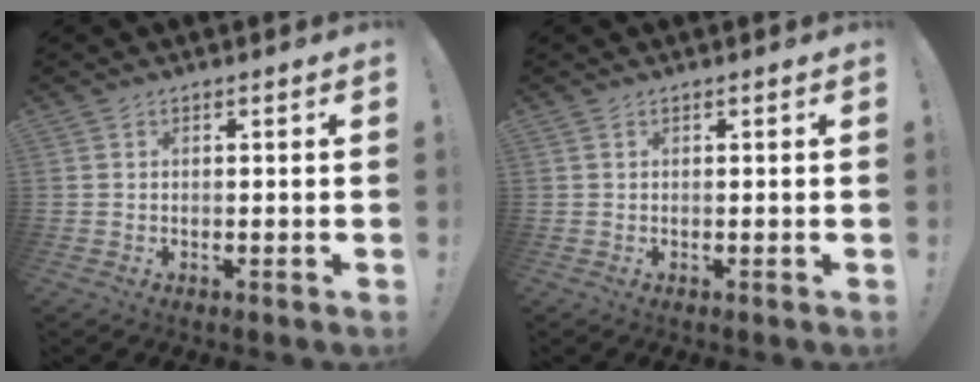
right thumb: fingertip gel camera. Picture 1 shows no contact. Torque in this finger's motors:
{"motor_torque": [0.00, 0.03, -0.23, 0.13, 0.11]}